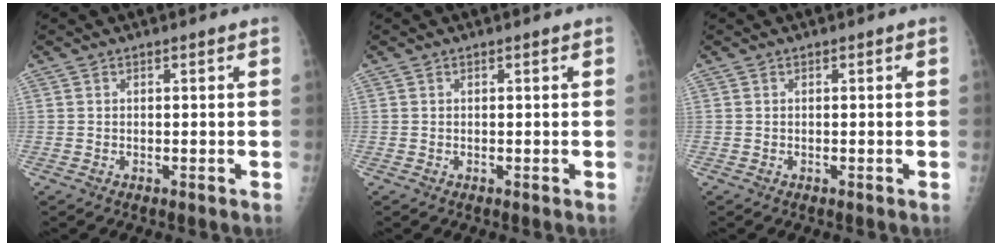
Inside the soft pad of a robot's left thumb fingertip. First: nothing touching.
{"total": 0.0}
{"total": 0.0}